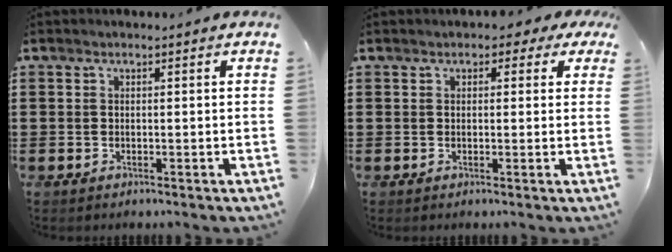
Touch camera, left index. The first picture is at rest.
{"total": 1.7, "force": [0.6, 1.2, 1.0], "torque": [-0.017, 0.006, 0.007]}